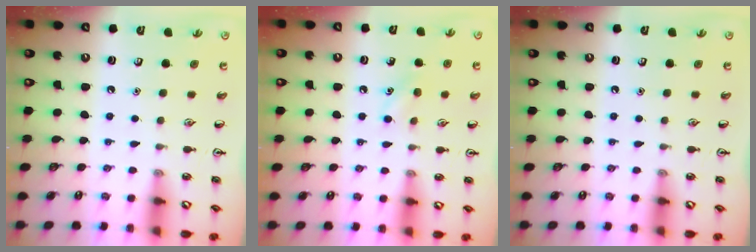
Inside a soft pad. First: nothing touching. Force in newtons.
{"total": 6.4, "press": 6.1, "slide": 2.0}
{"total": 0.0}